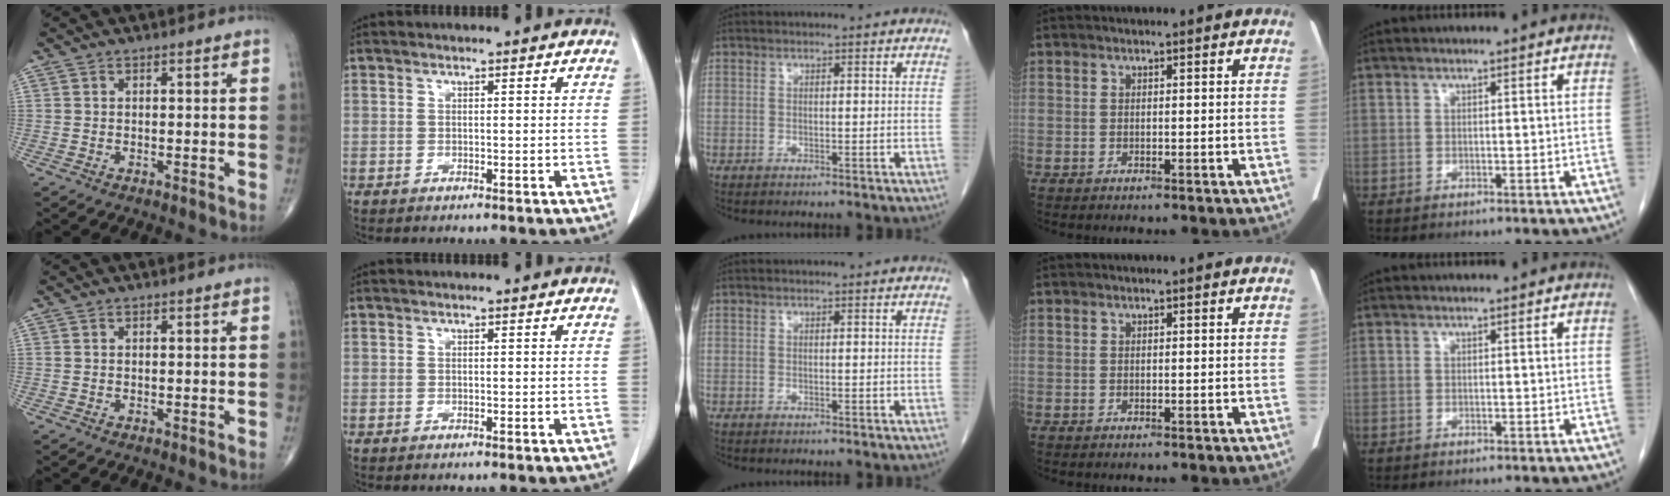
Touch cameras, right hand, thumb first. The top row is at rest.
{}